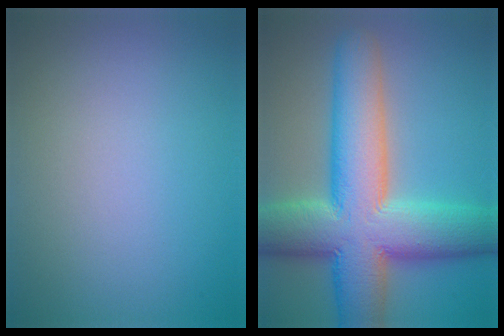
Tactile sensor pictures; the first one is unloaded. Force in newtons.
{"total": 13.5, "press": 13.5, "slide": 0.9}